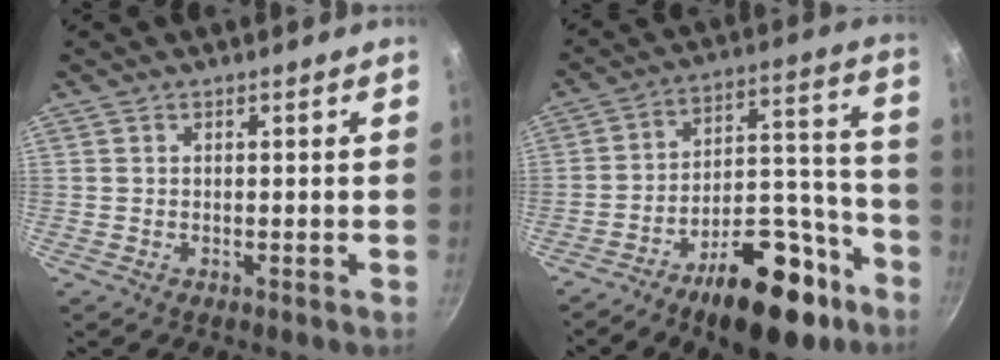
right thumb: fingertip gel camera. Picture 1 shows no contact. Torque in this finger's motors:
{"motor_torque": [2.58, 0.65, 1.55, -1.22, 0.38]}